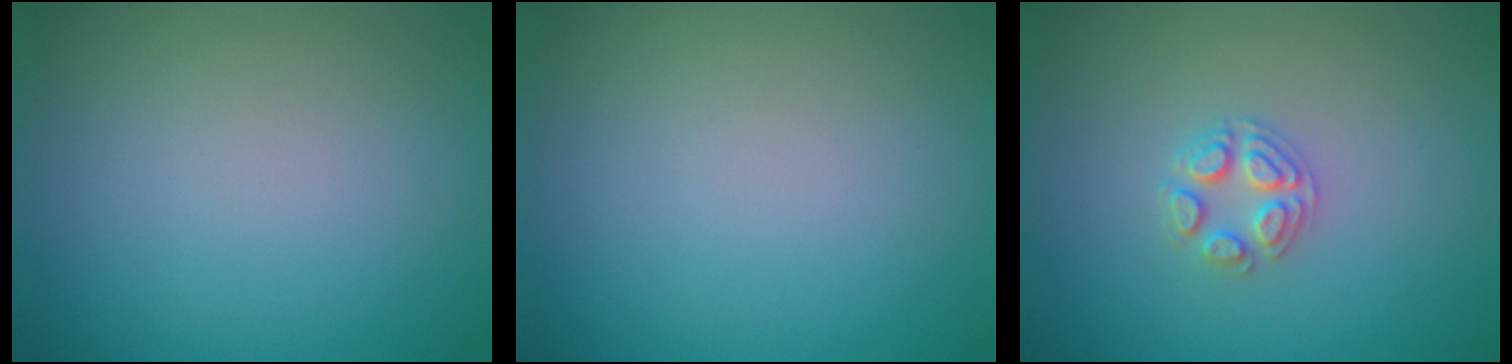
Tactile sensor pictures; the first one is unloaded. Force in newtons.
{"total": 0.0}
{"total": 2.5, "press": 2.5, "slide": 0.3}